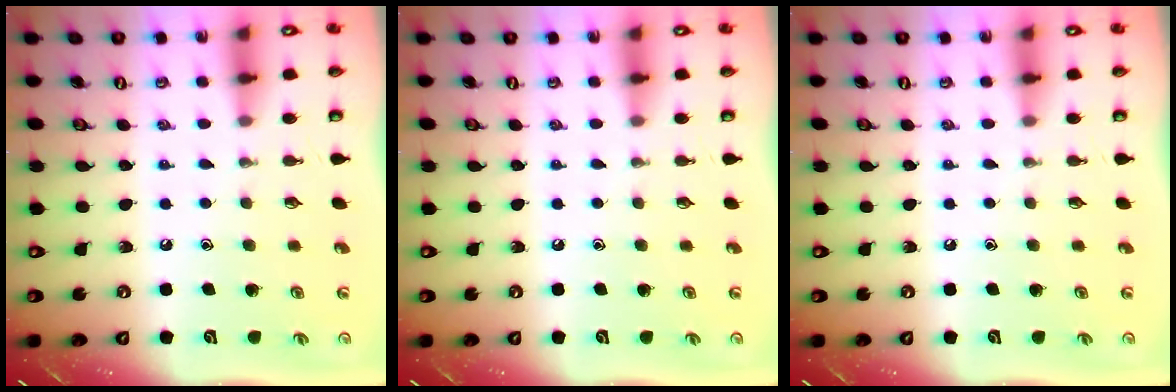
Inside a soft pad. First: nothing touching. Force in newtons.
{"total": 0.0}
{"total": 0.0}